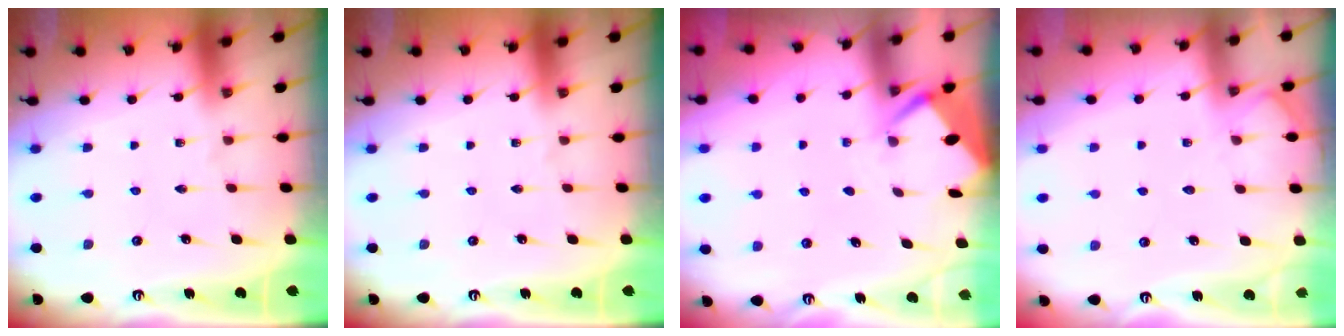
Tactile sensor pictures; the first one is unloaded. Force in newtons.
{"total": 0.0}
{"total": 2.6, "press": 2.6, "slide": 0.3}
{"total": 4.3, "press": 4.2, "slide": 0.4}